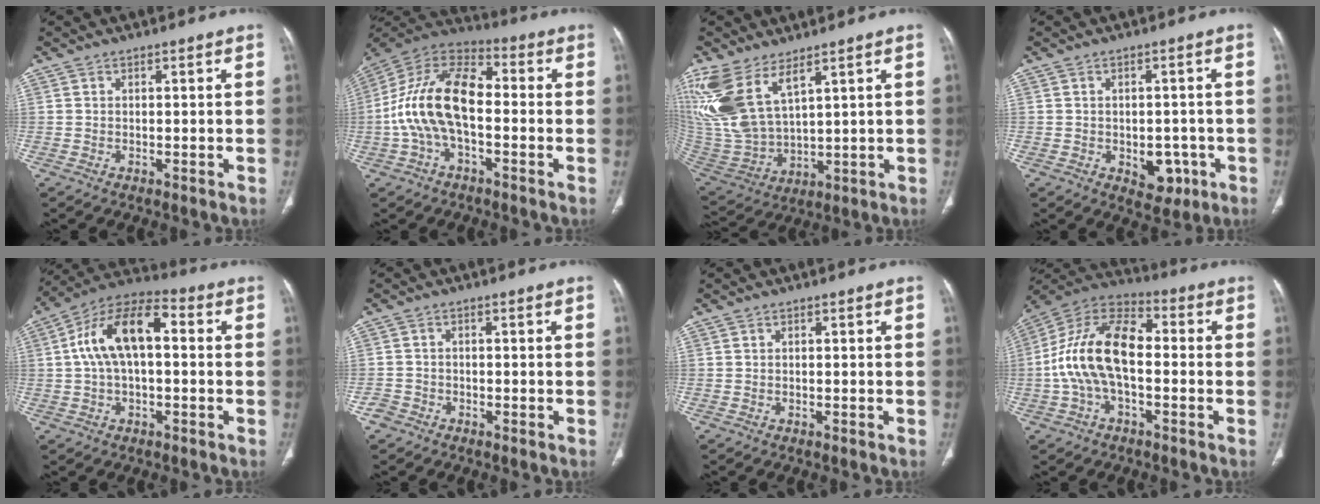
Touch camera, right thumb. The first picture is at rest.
{"total": 16.6, "force": [-2.0, 9.1, 13.8], "torque": [-0.265, 0.044, -0.045]}
{"total": 16.2, "force": [8.9, 7.3, 11.3], "torque": [-0.252, -0.036, 0.203]}
{"total": 5.8, "force": [-1.8, 4.1, 3.8], "torque": [-0.020, 0.008, -0.013]}
{"total": 13.8, "force": [1.5, 7.2, 11.7], "torque": [-0.215, 0.041, 0.017]}
{"total": 2.0, "force": [-1.4, 1.5, 0.2], "torque": [-0.005, 0.008, -0.030]}
{"total": 0.0}
{"total": 16.1, "force": [-1.3, 8.9, 13.4], "torque": [-0.259, 0.044, -0.033]}